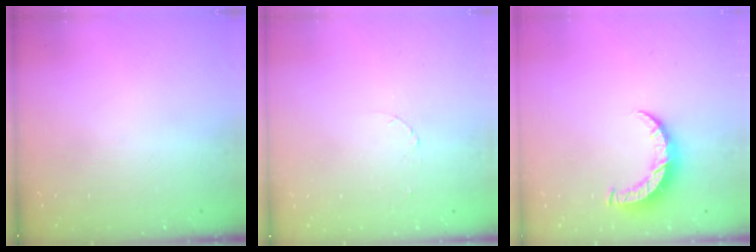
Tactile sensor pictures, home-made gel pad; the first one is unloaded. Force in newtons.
{"total": 1.3, "press": 1.3, "slide": 0.1}
{"total": 7.5, "press": 7.4, "slide": 0.4}